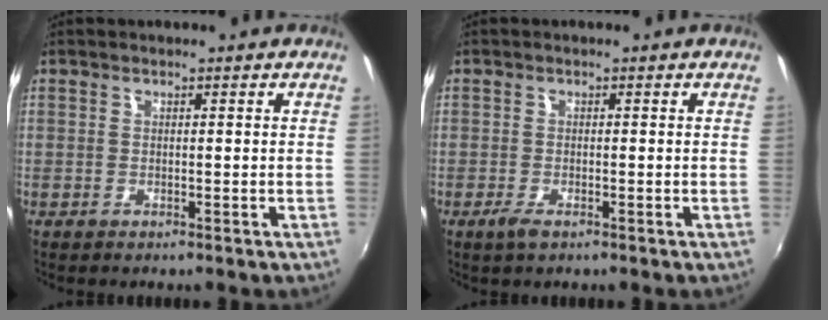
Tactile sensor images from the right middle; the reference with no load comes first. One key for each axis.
{"total": 2.0, "fx": -1.3, "fy": 0.7, "fz": 1.4, "tx": -0.030, "ty": -0.004, "tz": -0.024}